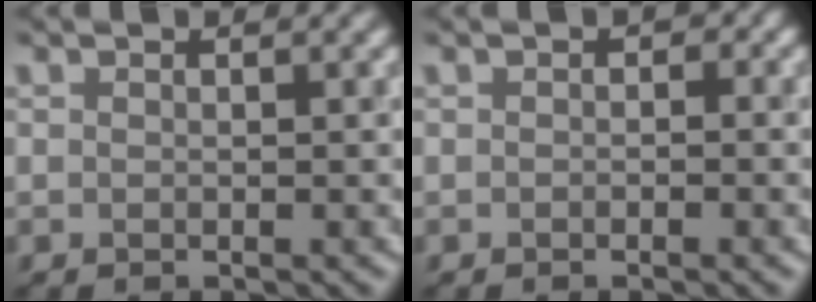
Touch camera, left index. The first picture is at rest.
{"total": 0.8, "force": [-0.2, 0.6, 0.5], "torque": [-0.008, -0.001, -0.006]}